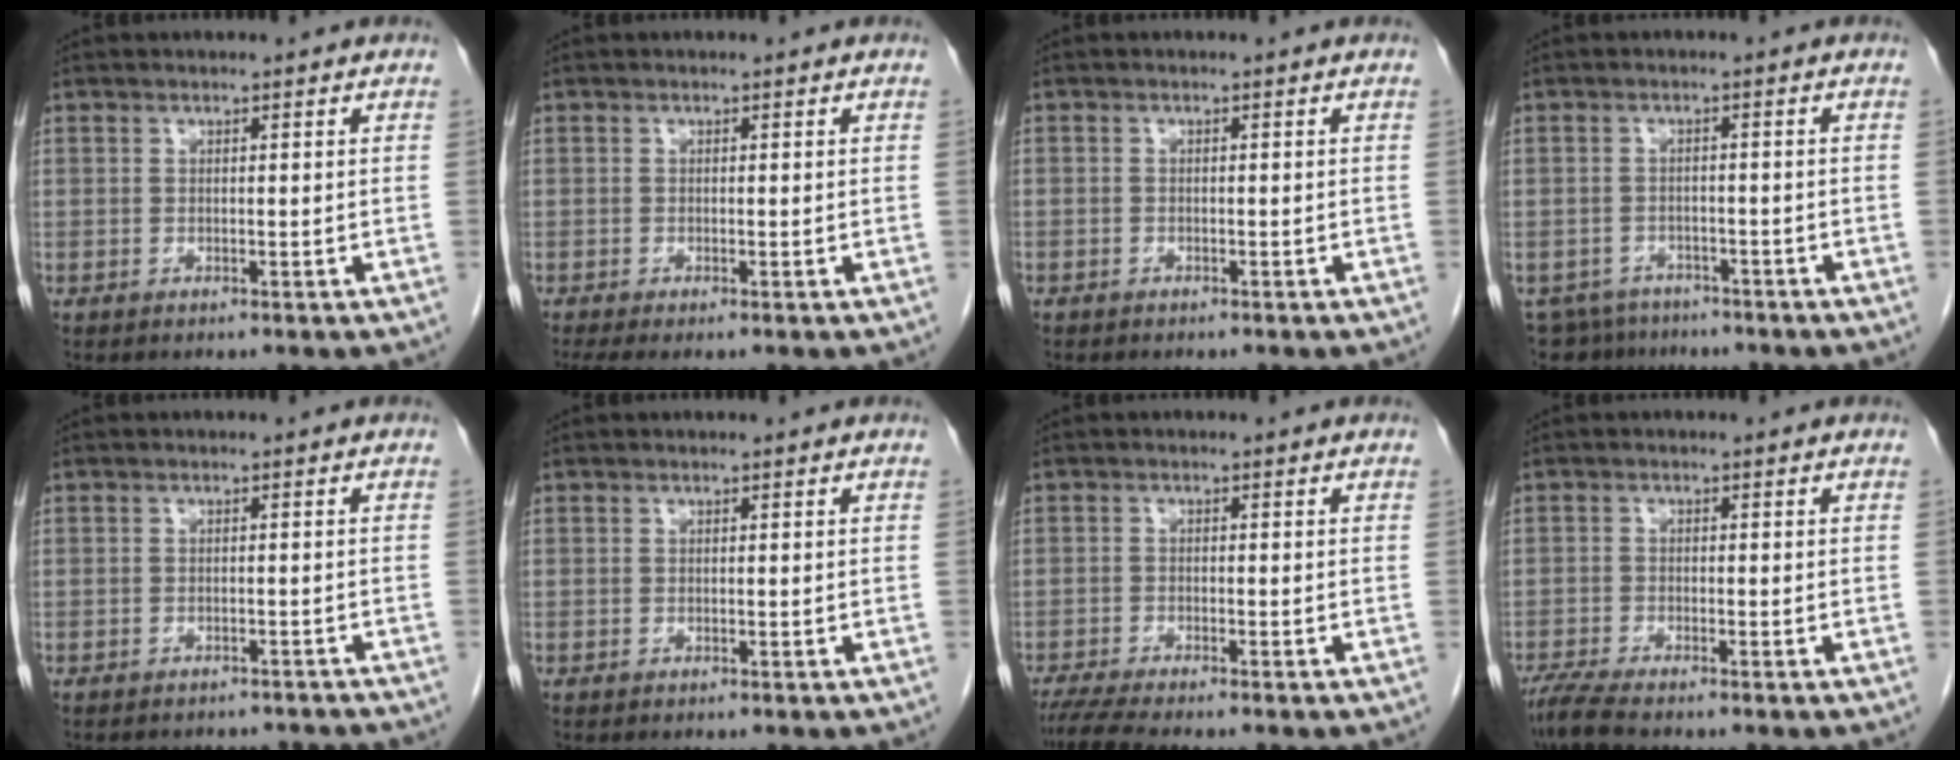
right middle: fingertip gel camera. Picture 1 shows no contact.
{"total": 2.6, "force": [-1.9, 0.3, 1.7], "torque": [-0.033, -0.010, -0.035]}
{"total": 0.6, "force": [-0.4, 0.4, 0.1], "torque": [-0.006, 0.003, -0.009]}
{"total": 6.3, "force": [-5.5, 3.1, 0.1], "torque": [0.000, 0.003, -0.079]}
{"total": 6.8, "force": [-6.4, 2.1, 1.0], "torque": [-0.008, 0.010, -0.066]}
{"total": 0.0}
{"total": 6.2, "force": [-5.3, -0.1, 3.1], "torque": [-0.050, -0.019, -0.090]}
{"total": 3.9, "force": [-3.3, 0.0, 2.1], "torque": [-0.046, -0.013, -0.065]}